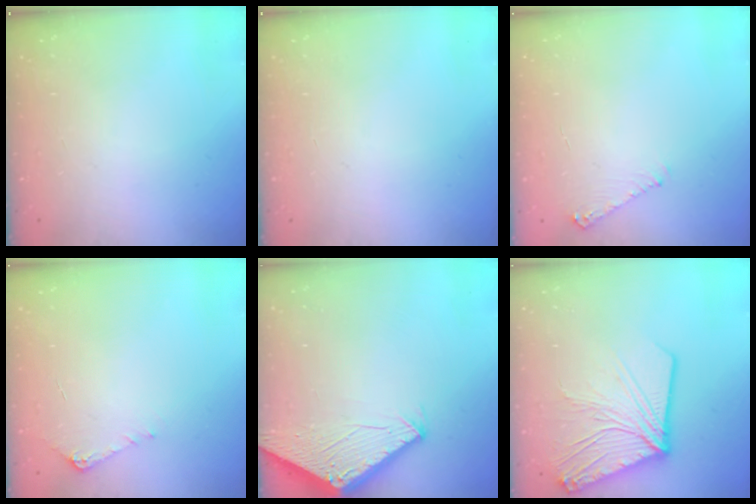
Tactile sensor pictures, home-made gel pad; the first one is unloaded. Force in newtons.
{"total": 0.0}
{"total": 4.7, "press": 4.7, "slide": 0.7}
{"total": 5.1, "press": 5.0, "slide": 0.7}
{"total": 2.8, "press": 2.8, "slide": 0.2}
{"total": 17.4, "press": 17.2, "slide": 2.3}